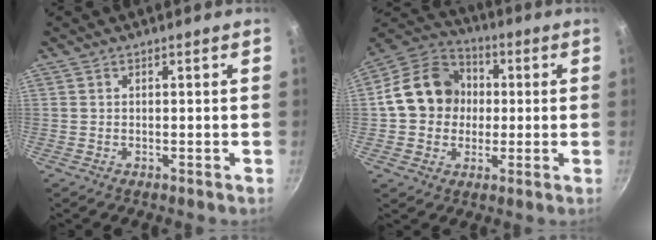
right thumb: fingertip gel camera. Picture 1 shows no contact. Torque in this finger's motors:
{"motor_torque": [1.05, 2.57, 0.69, -0.78, 0.16]}